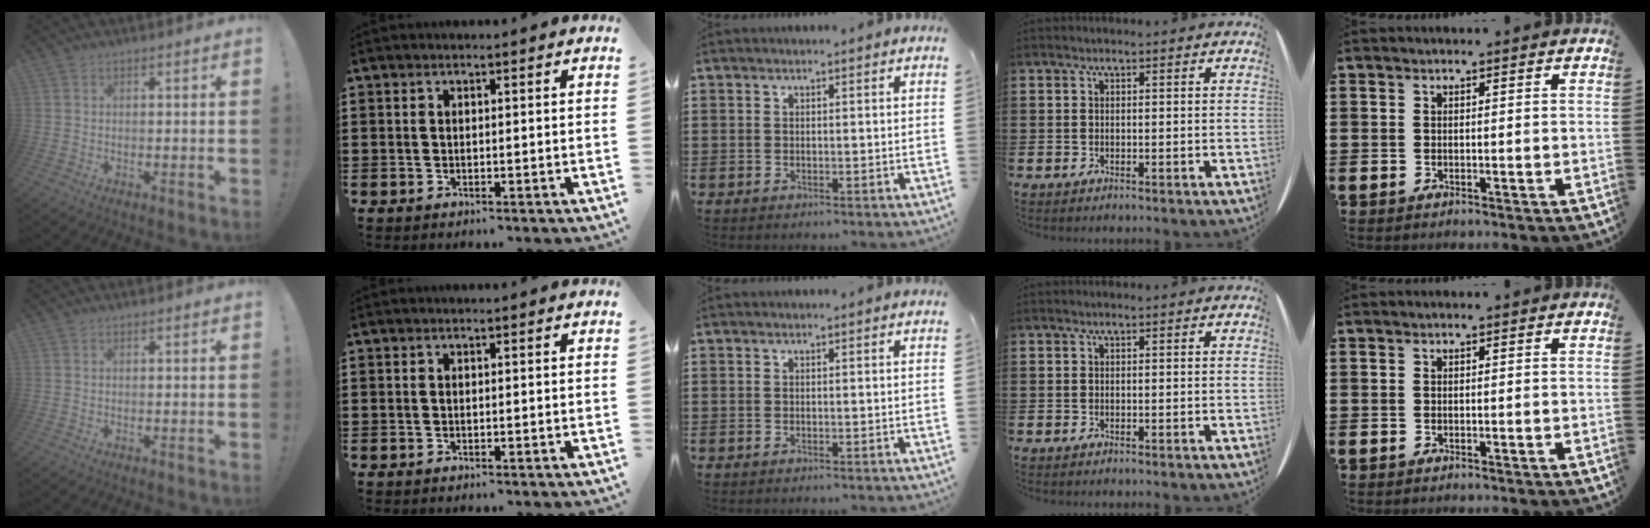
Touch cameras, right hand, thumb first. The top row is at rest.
{}